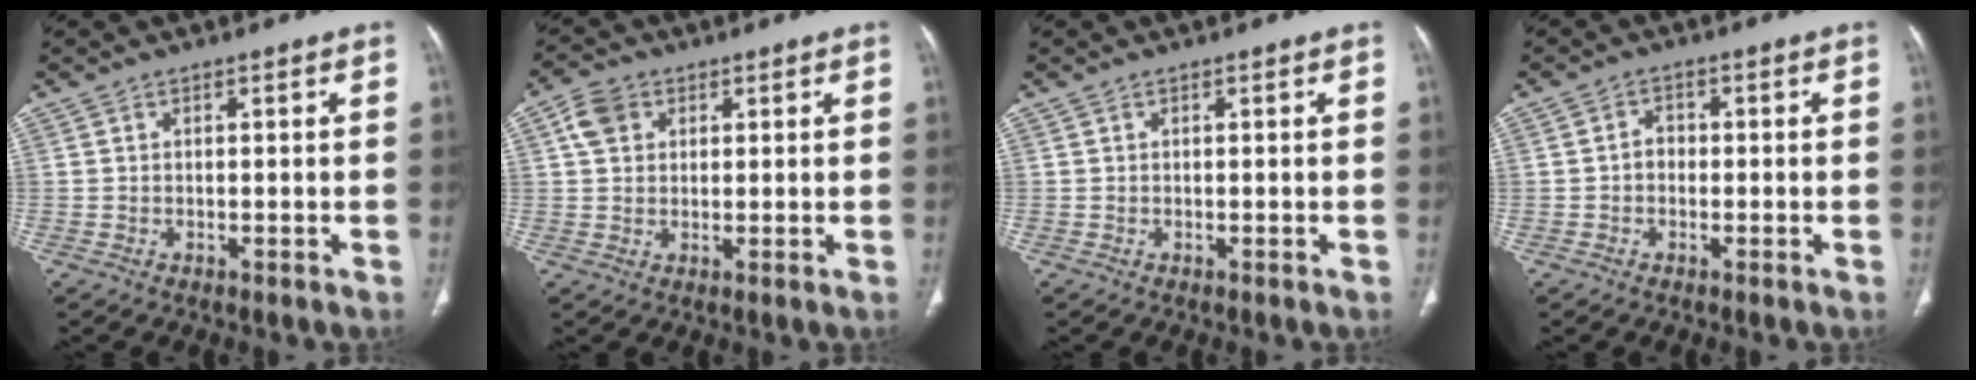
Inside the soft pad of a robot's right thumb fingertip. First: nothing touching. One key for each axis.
{"total": 4.9, "fx": 1.8, "fy": 3.8, "fz": 2.5, "tx": -0.037, "ty": 0.005, "tz": 0.033}
{"total": 0.0}
{"total": 3.6, "fx": -0.9, "fy": 3.0, "fz": 1.9, "tx": -0.013, "ty": 0.017, "tz": -0.027}